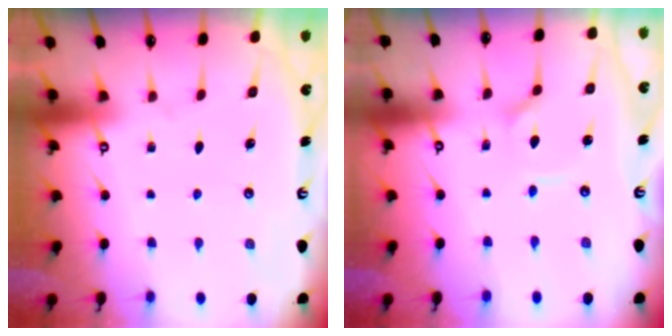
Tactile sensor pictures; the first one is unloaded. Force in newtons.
{"total": 2.8, "press": 2.8, "slide": 0.3}